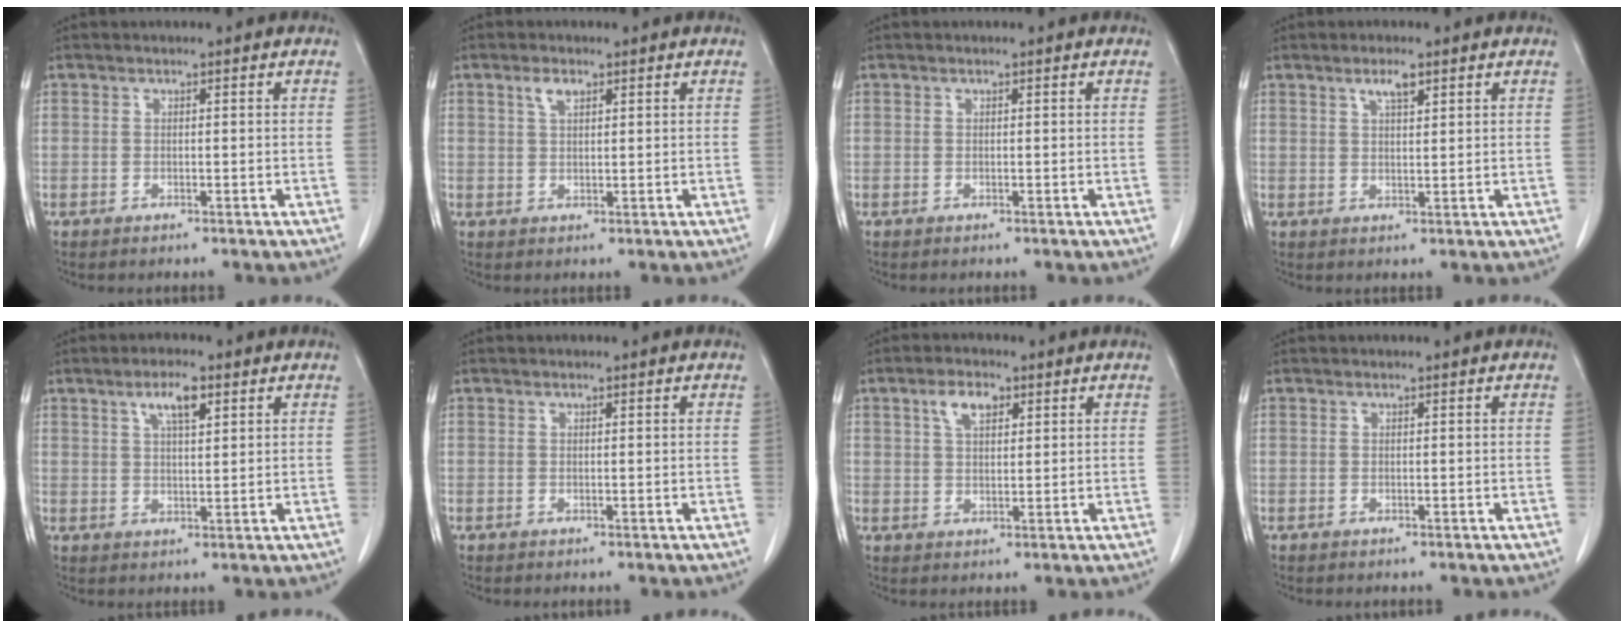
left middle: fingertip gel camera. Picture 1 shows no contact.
{"total": 2.2, "force": [1.2, 1.0, 1.5], "torque": [-0.032, 0.005, 0.026]}
{"total": 0.0}
{"total": 2.8, "force": [1.8, 0.6, 2.1], "torque": [-0.040, 0.002, 0.032]}
{"total": 4.7, "force": [2.5, 1.2, 3.8], "torque": [-0.072, 0.004, 0.045]}
{"total": 0.0}
{"total": 4.3, "force": [2.1, 2.1, 3.1], "torque": [-0.061, 0.009, 0.041]}
{"total": 0.0}